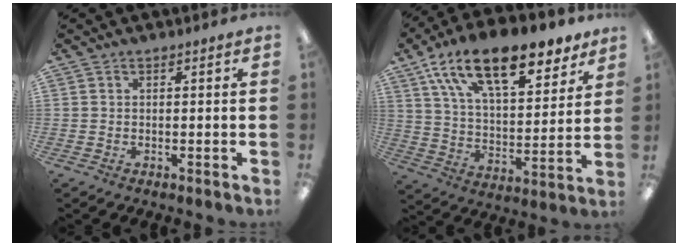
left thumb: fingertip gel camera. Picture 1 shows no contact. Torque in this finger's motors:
{"motor_torque": [2.33, 1.89, 1.93, -0.84, 0.47]}